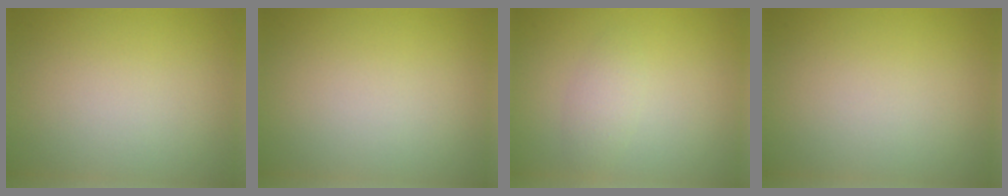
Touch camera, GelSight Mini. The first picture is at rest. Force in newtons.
{"total": 0.0}
{"total": 1.6, "press": 1.6, "slide": 0.1}
{"total": 0.0}